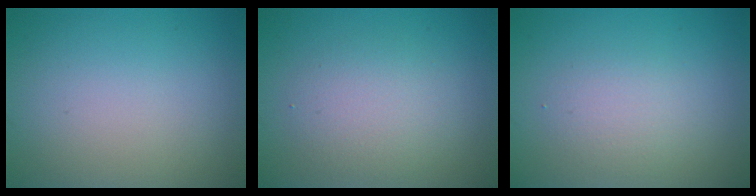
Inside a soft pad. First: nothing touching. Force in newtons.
{"total": 3.2, "press": 3.2, "slide": 0.1}
{"total": 1.9, "press": 1.9, "slide": 0.0}